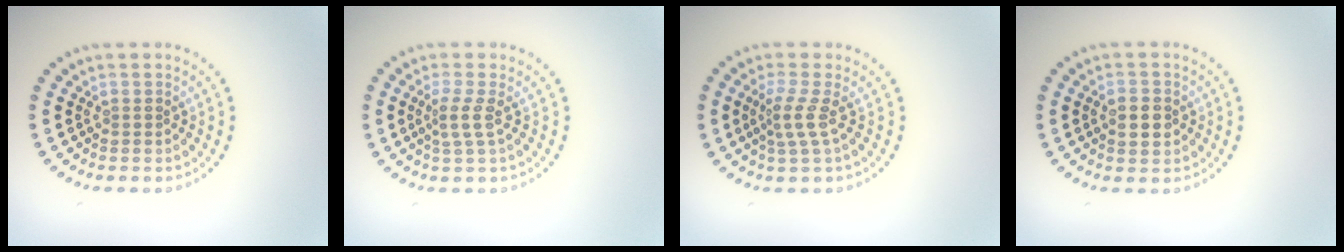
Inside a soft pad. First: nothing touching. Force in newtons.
{"total": 2.1, "press": 1.4, "slide": 1.5}
{"total": 2.2, "press": 1.5, "slide": 1.6}
{"total": 2.8, "press": 2.8, "slide": 0.0}